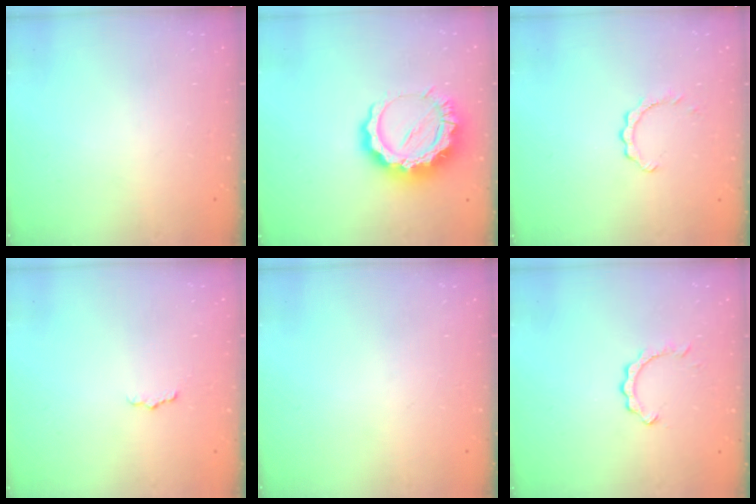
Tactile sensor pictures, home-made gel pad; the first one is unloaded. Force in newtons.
{"total": 13.0, "press": 12.9, "slide": 1.2}
{"total": 2.0, "press": 2.0, "slide": 0.2}
{"total": 2.9, "press": 2.9, "slide": 0.3}
{"total": 0.0}
{"total": 2.7, "press": 2.7, "slide": 0.2}